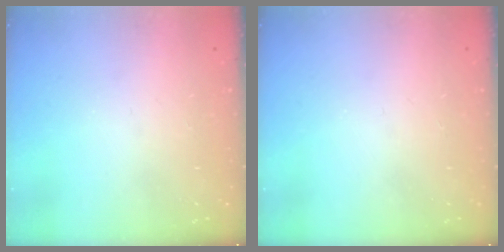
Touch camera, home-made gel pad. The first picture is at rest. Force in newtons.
{"total": 0.0}